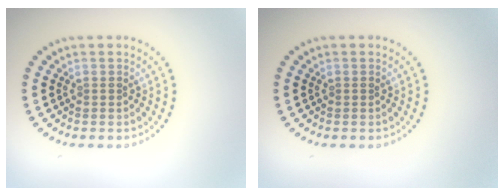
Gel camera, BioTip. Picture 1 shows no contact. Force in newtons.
{"total": 0.0}